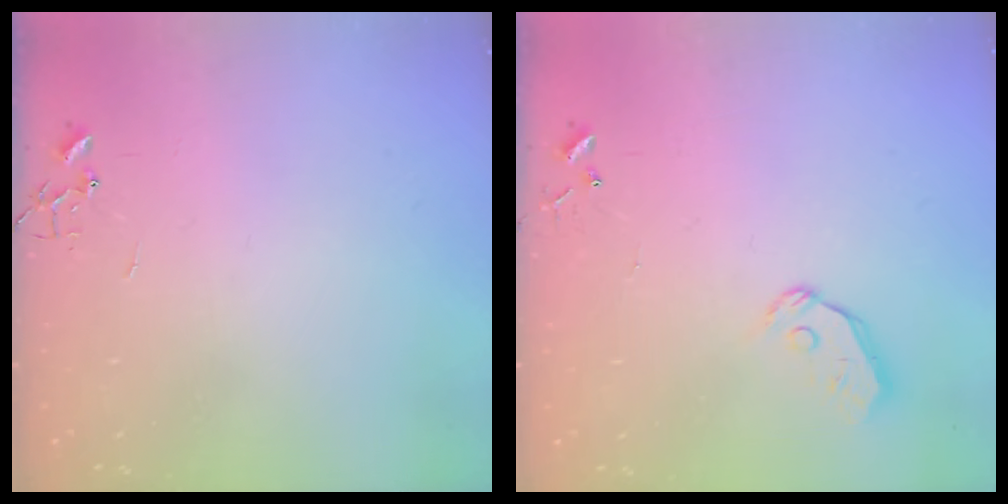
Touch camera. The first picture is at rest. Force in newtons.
{"total": 4.4, "press": 4.4, "slide": 0.5}